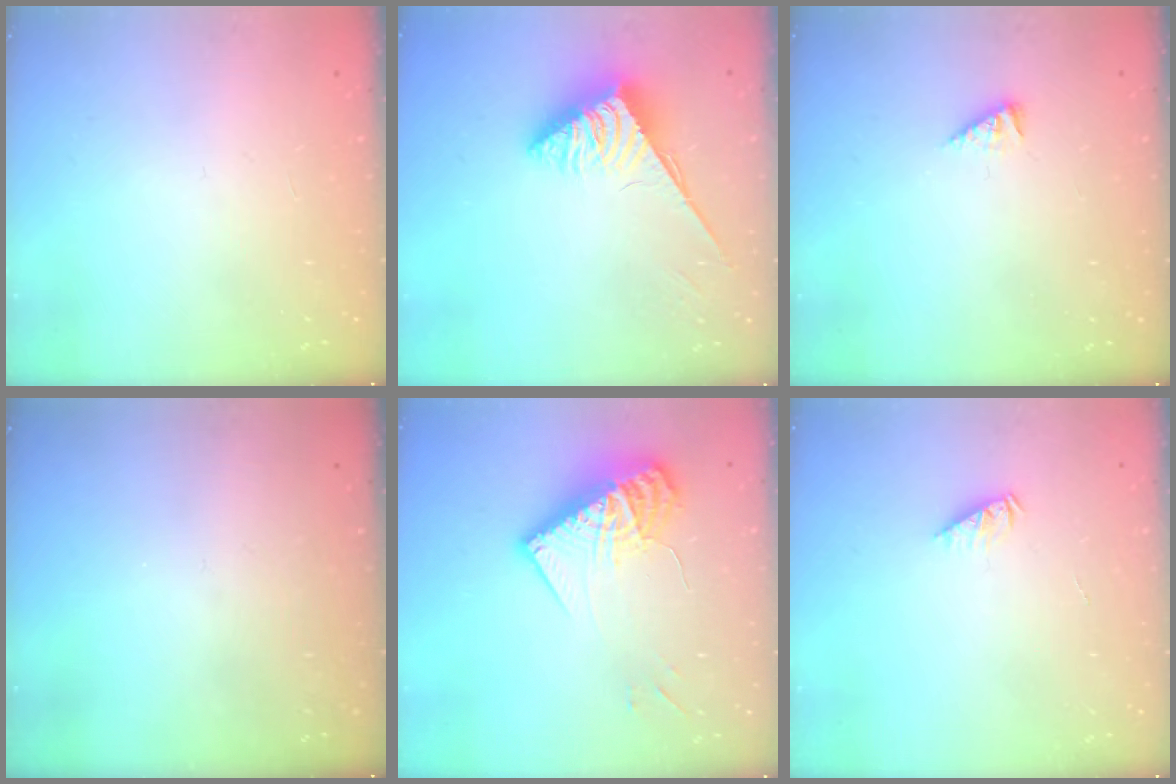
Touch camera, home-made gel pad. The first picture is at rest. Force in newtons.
{"total": 3.8, "press": 3.8, "slide": 0.6}
{"total": 1.8, "press": 1.8, "slide": 0.4}
{"total": 0.0}
{"total": 16.1, "press": 16.1, "slide": 0.7}
{"total": 2.1, "press": 2.1, "slide": 0.3}